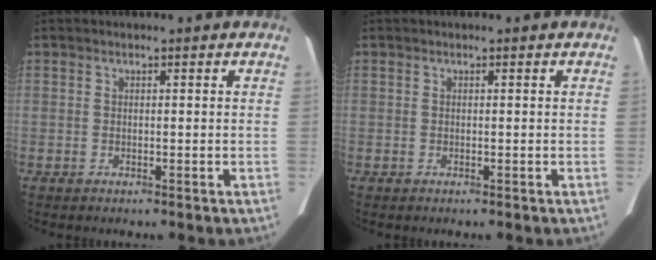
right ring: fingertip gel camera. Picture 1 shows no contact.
{"total": 0.0}